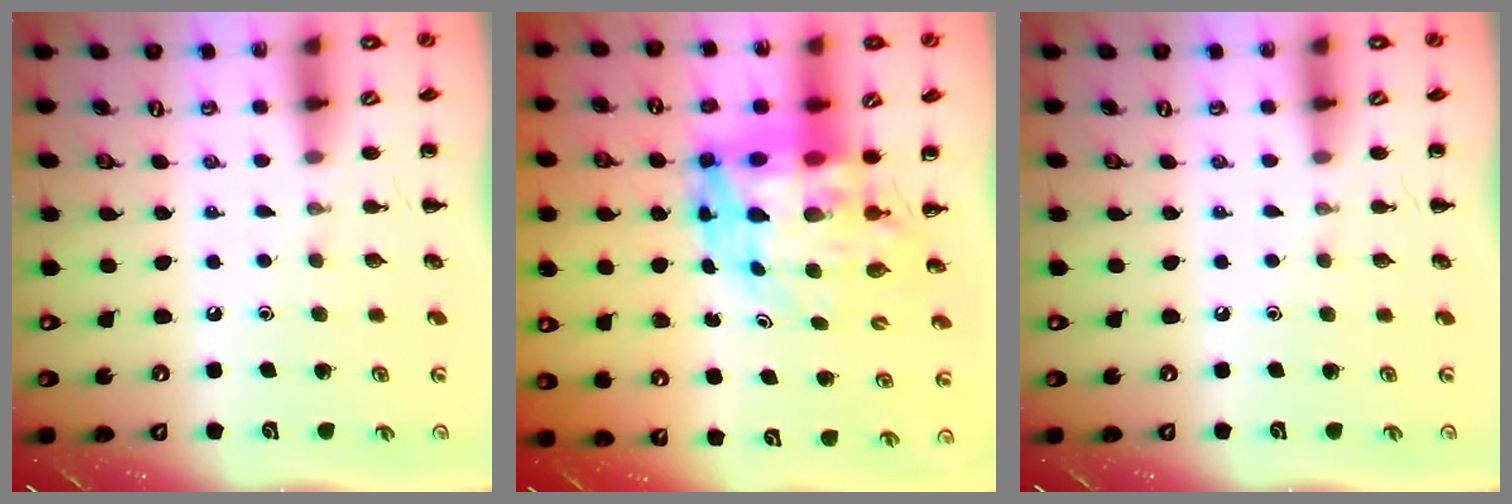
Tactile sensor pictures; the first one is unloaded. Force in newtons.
{"total": 12.5, "press": 11.9, "slide": 3.7}
{"total": 0.0}